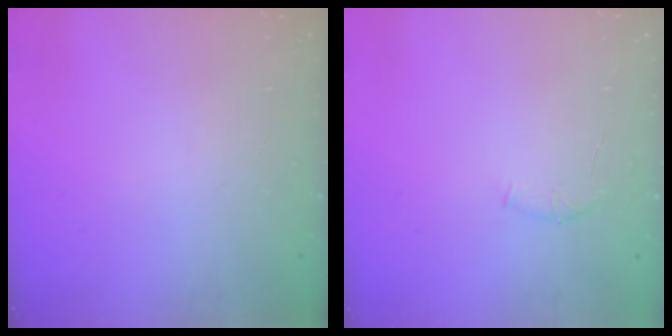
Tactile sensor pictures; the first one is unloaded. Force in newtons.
{"total": 6.7, "press": 6.5, "slide": 1.9}